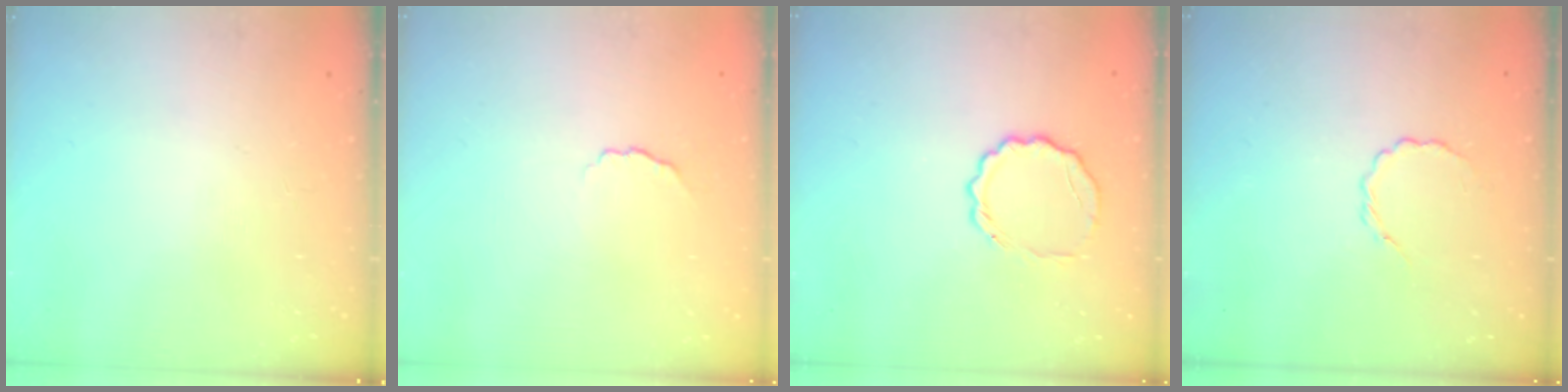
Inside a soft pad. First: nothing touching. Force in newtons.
{"total": 3.4, "press": 3.3, "slide": 0.8}
{"total": 6.2, "press": 6.0, "slide": 1.6}
{"total": 2.9, "press": 2.7, "slide": 1.0}